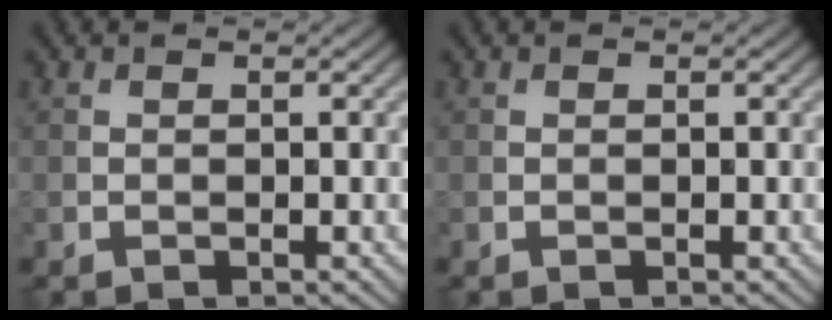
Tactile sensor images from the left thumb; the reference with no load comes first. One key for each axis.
{"total": 0.0}